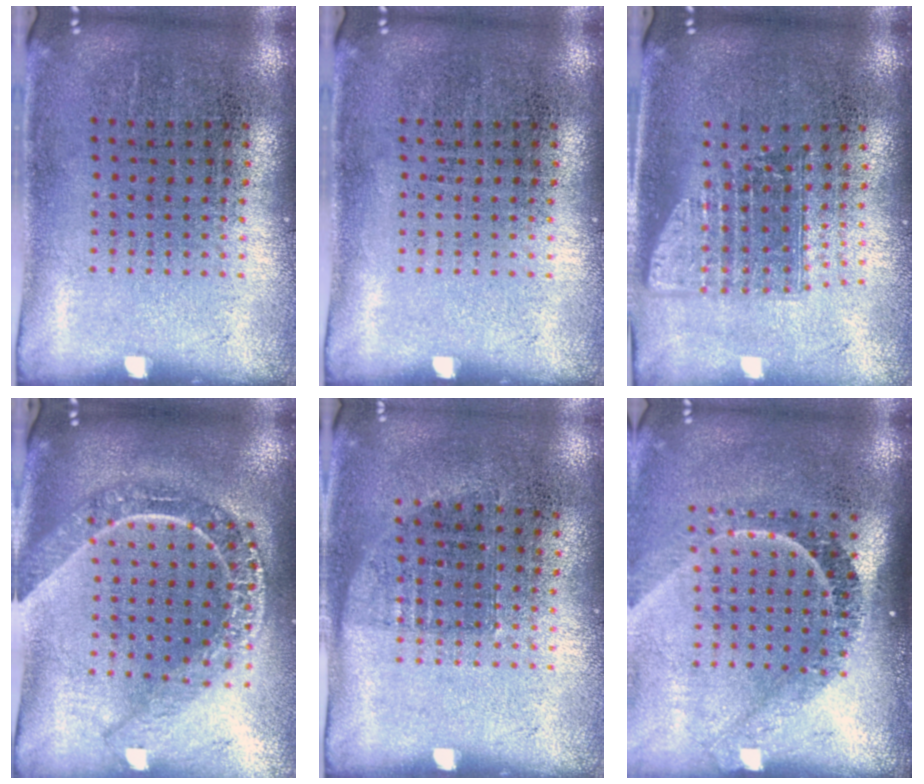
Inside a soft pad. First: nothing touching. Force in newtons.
{"total": 0.0}
{"total": 1.5, "press": 1.2, "slide": 0.9}
{"total": 2.1, "press": 1.9, "slide": 1.0}
{"total": 0.7, "press": 0.6, "slide": 0.3}
{"total": 2.3, "press": 1.6, "slide": 1.7}